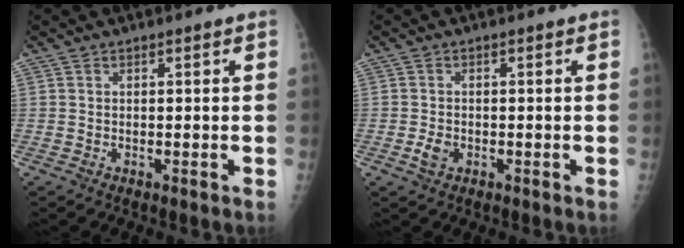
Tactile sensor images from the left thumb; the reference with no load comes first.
{"total": 2.3, "force": [-0.8, 1.6, 1.4], "torque": [-0.025, 0.001, -0.015]}